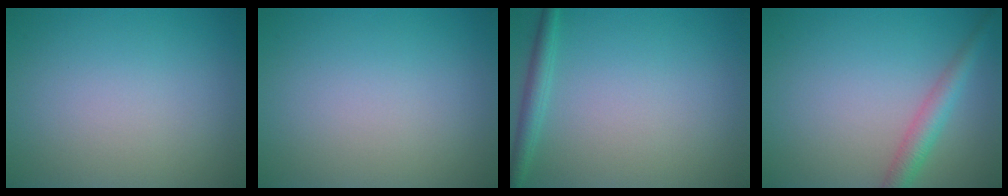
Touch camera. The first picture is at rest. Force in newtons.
{"total": 0.0}
{"total": 1.8, "press": 1.8, "slide": 0.1}
{"total": 2.8, "press": 2.8, "slide": 0.2}